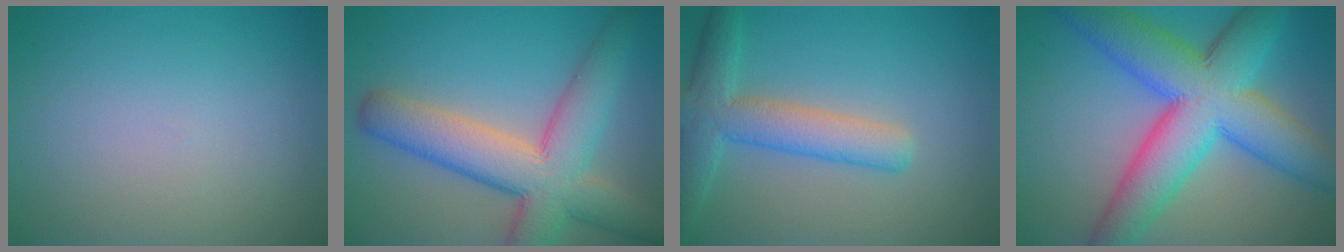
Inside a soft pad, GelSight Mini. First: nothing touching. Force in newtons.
{"total": 9.2, "press": 9.1, "slide": 0.7}
{"total": 5.1, "press": 5.1, "slide": 0.2}
{"total": 11.9, "press": 11.9, "slide": 0.3}